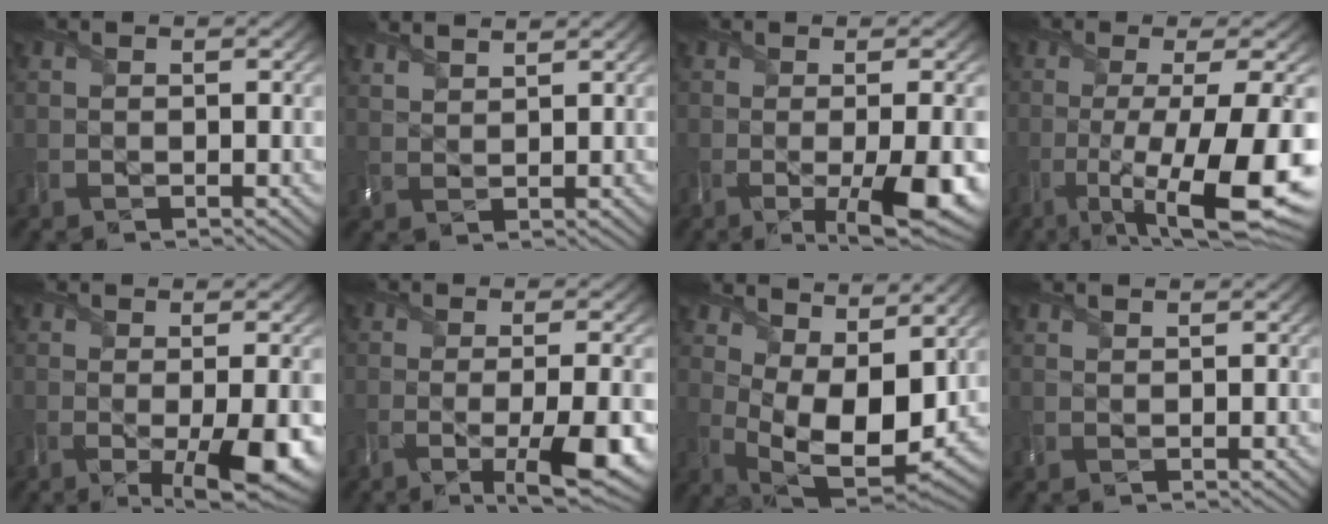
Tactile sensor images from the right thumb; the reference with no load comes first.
{"total": 3.3, "force": [3.0, 0.7, 1.2], "torque": [-0.029, 0.002, 0.058]}
{"total": 8.5, "force": [-2.2, 2.1, 7.9], "torque": [-0.116, -0.010, -0.023]}
{"total": 15.3, "force": [-4.2, 3.5, 14.2], "torque": [-0.218, -0.009, -0.060]}
{"total": 7.9, "force": [-1.7, 2.1, 7.4], "torque": [-0.109, -0.015, -0.014]}
{"total": 8.2, "force": [-2.5, 1.8, 7.5], "torque": [-0.111, -0.005, -0.035]}
{"total": 12.5, "force": [4.2, 6.2, 10.0], "torque": [-0.197, -0.018, 0.086]}
{"total": 0.8, "force": [0.8, 0.1, 0.1], "torque": [-0.010, 0.003, 0.019]}